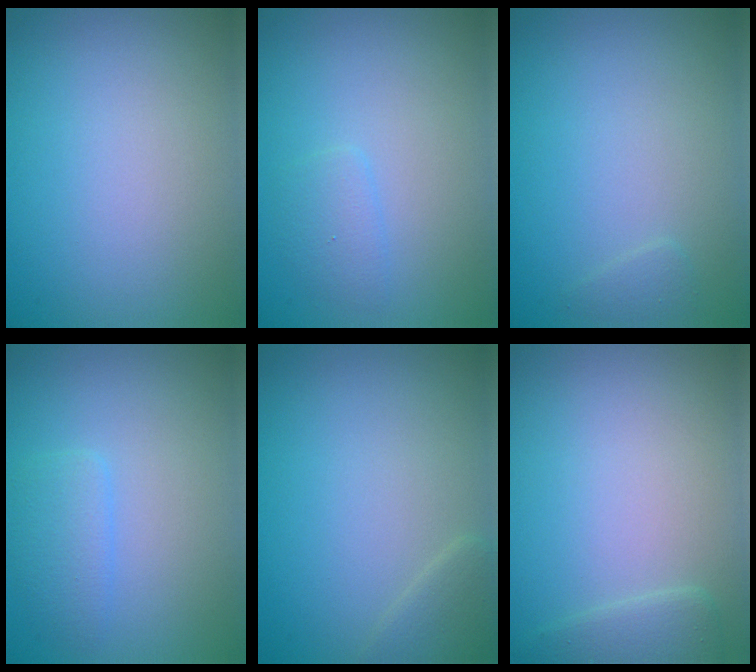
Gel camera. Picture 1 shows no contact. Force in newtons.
{"total": 1.3, "press": 1.3, "slide": 0.1}
{"total": 0.7, "press": 0.7, "slide": 0.1}
{"total": 1.9, "press": 1.9, "slide": 0.1}
{"total": 1.5, "press": 1.5, "slide": 0.1}
{"total": 1.2, "press": 1.2, "slide": 0.1}